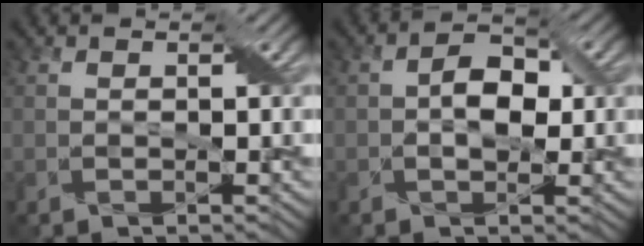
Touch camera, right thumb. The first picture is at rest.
{"total": 3.9, "force": [0.1, 2.6, 2.8], "torque": [-0.047, 0.002, -0.004]}